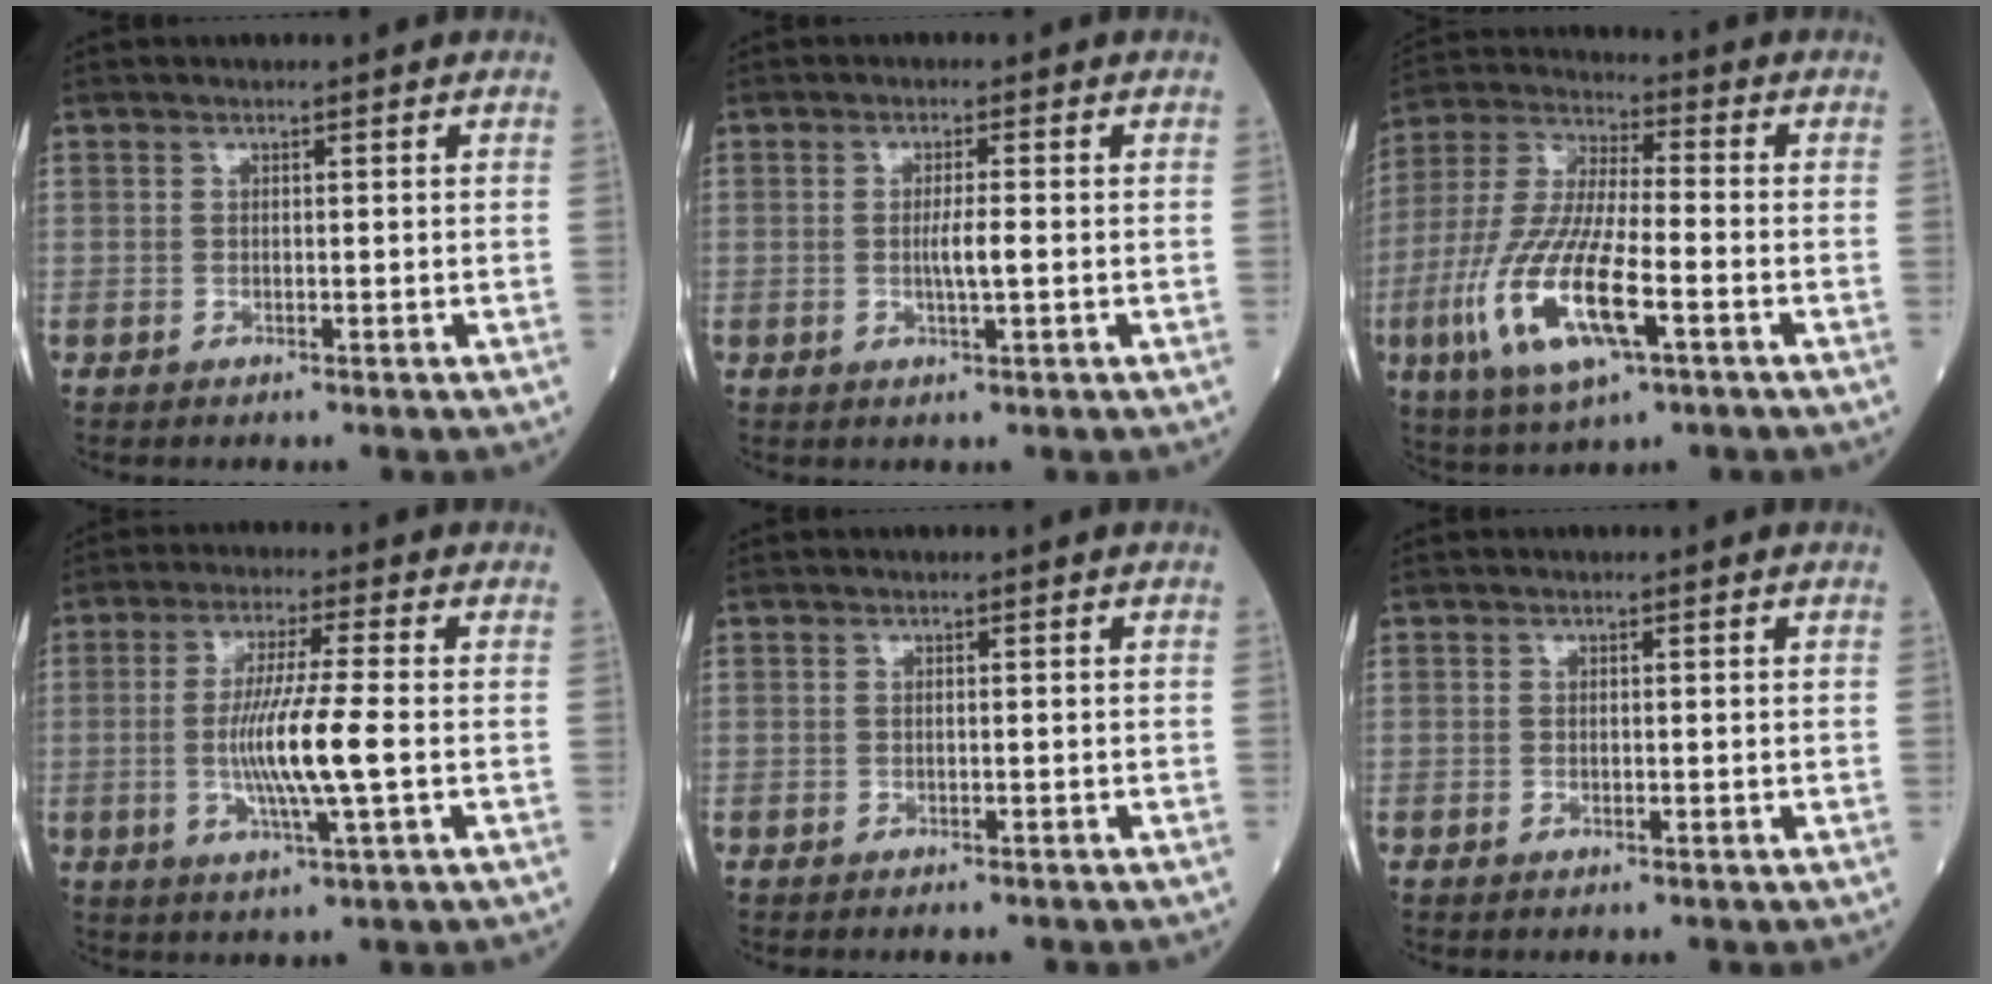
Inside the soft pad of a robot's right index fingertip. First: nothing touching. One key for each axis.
{"total": 2.8, "fx": -0.4, "fy": 0.0, "fz": 2.7, "tx": -0.054, "ty": -0.002, "tz": -0.006}
{"total": 16.5, "fx": -5.6, "fy": 3.8, "fz": 15.1, "tx": -0.326, "ty": -0.019, "tz": -0.100}
{"total": 9.3, "fx": -1.2, "fy": -0.2, "fz": 9.2, "tx": -0.181, "ty": -0.007, "tz": -0.025}
{"total": 1.3, "fx": -1.1, "fy": 0.3, "fz": 0.6, "tx": -0.012, "ty": -0.002, "tz": -0.014}
{"total": 0.6, "fx": -0.2, "fy": 0.2, "fz": 0.5, "tx": -0.012, "ty": -0.001, "tz": -0.002}